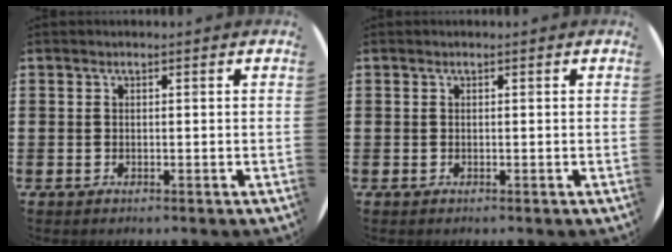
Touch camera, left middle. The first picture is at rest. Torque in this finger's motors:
{"motor_torque": [0.00, 0.00, 0.00, -0.01]}